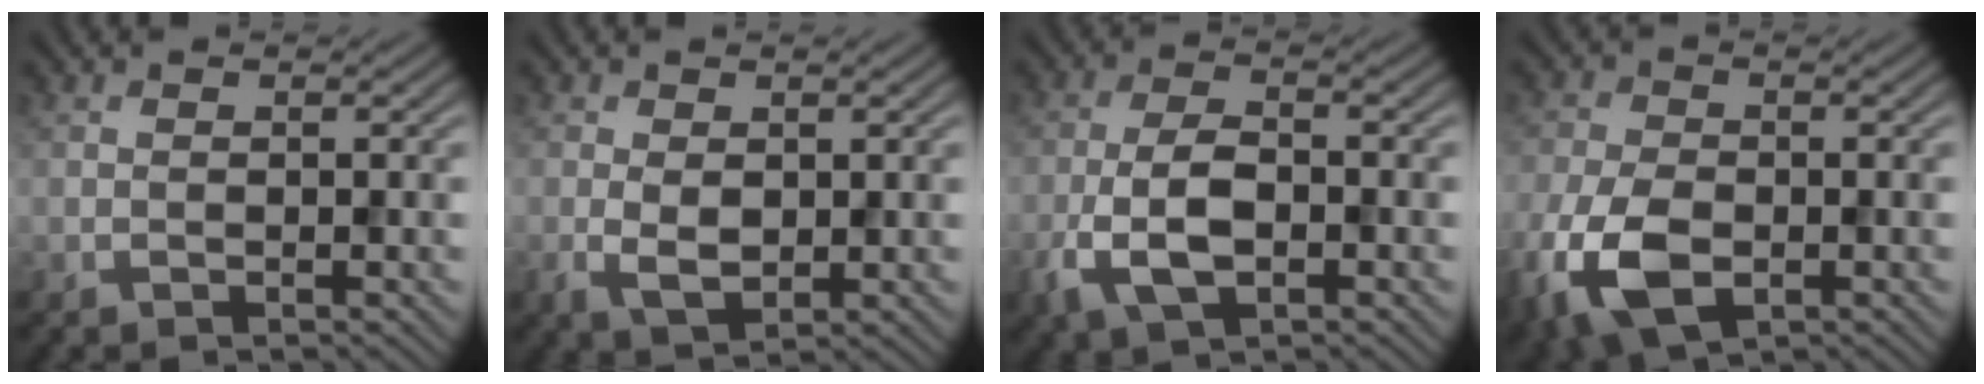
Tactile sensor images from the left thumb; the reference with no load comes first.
{"total": 3.3, "force": [0.2, 2.1, 2.5], "torque": [-0.057, -0.003, 0.005]}
{"total": 6.6, "force": [-2.3, 3.3, 5.2], "torque": [-0.115, -0.002, -0.052]}
{"total": 9.4, "force": [-3.7, 5.5, 6.6], "torque": [-0.175, -0.025, -0.071]}